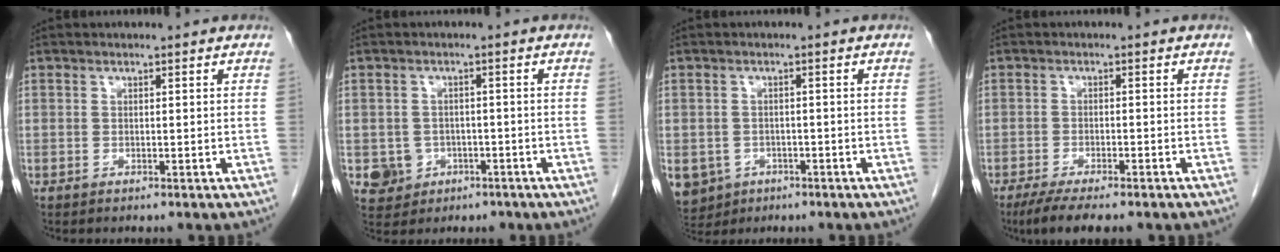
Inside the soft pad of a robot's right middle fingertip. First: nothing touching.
{"total": 4.9, "force": [-1.9, 4.5, 0.6], "torque": [-0.007, 0.010, -0.020]}
{"total": 8.5, "force": [-3.9, 7.2, 2.3], "torque": [-0.065, 0.004, -0.052]}
{"total": 7.5, "force": [-5.8, 1.5, 4.6], "torque": [-0.070, -0.014, -0.087]}